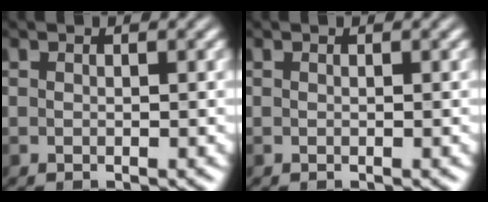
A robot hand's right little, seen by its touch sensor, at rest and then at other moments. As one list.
[{"total": 0.0}]